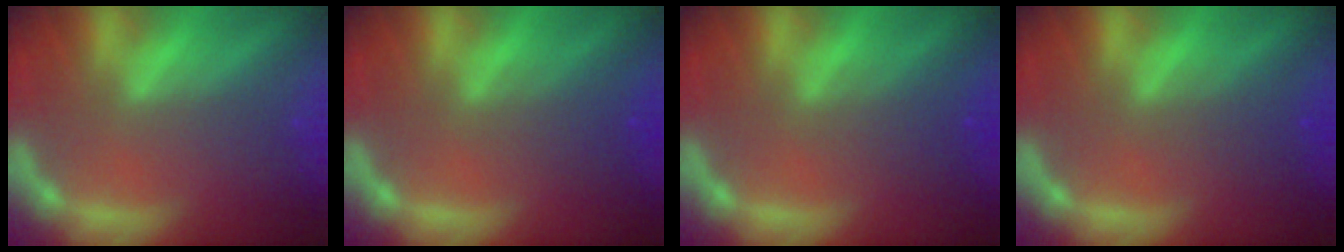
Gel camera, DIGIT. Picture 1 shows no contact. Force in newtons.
{"total": 2.5}
{"total": 2.5}
{"total": 1.9}